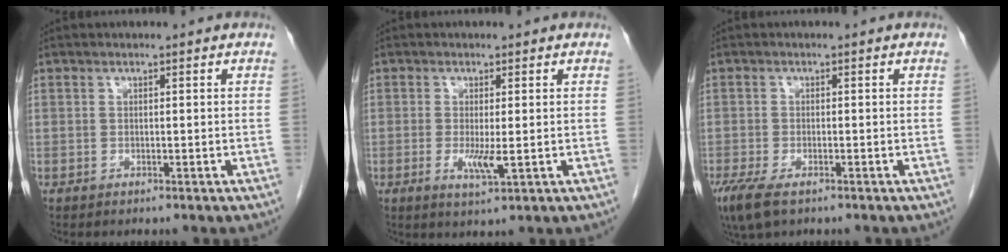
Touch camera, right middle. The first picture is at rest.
{"total": 3.3, "force": [-0.5, 0.5, 3.2], "torque": [-0.058, -0.007, -0.004]}
{"total": 5.5, "force": [-3.5, 1.9, 3.8], "torque": [-0.079, -0.016, -0.059]}